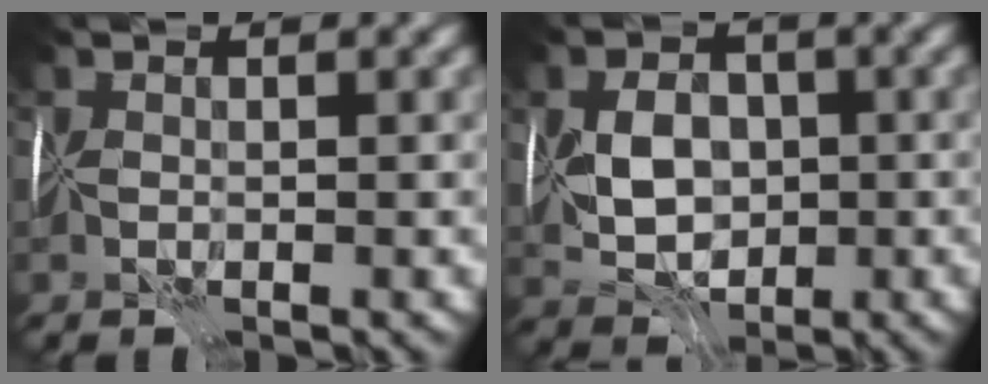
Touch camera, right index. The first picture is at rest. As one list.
[{"total": 4.7, "force": [-0.6, 3.1, 3.5], "torque": [-0.060, -0.004, -0.015]}]